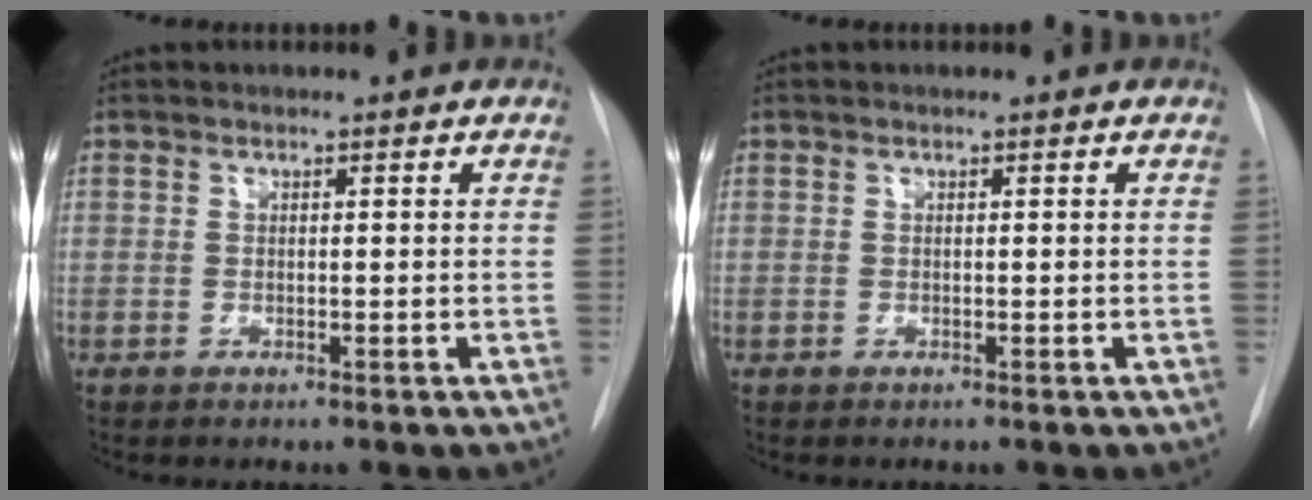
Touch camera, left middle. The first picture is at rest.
{"total": 0.0}